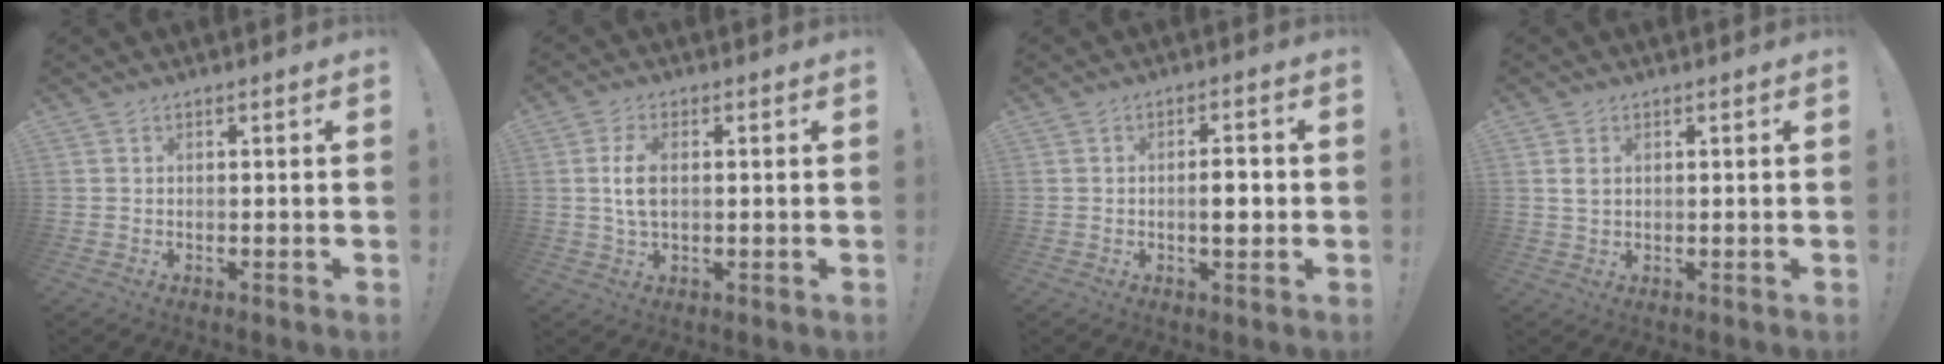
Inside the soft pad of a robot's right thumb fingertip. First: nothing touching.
{"total": 5.9, "force": [0.5, 3.1, 5.0], "torque": [-0.089, -0.001, 0.005]}
{"total": 4.7, "force": [-0.7, 1.6, 4.4], "torque": [-0.057, 0.000, -0.018]}
{"total": 2.5, "force": [0.9, 1.5, 1.7], "torque": [-0.030, 0.002, 0.017]}